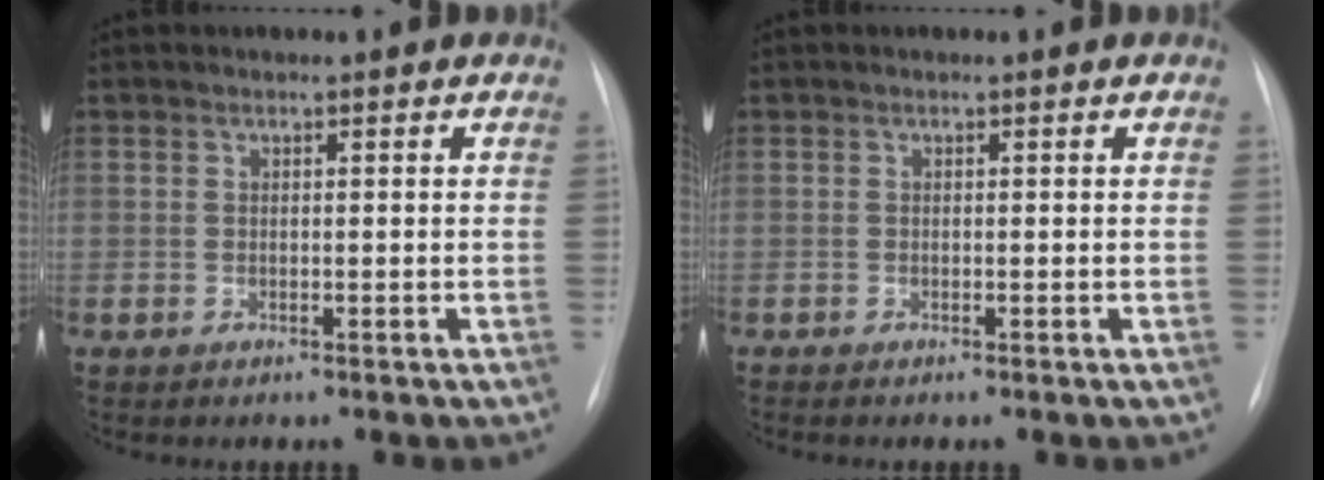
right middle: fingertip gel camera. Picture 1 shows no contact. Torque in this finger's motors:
{"motor_torque": [0.37, -0.50, 0.06, 0.01]}